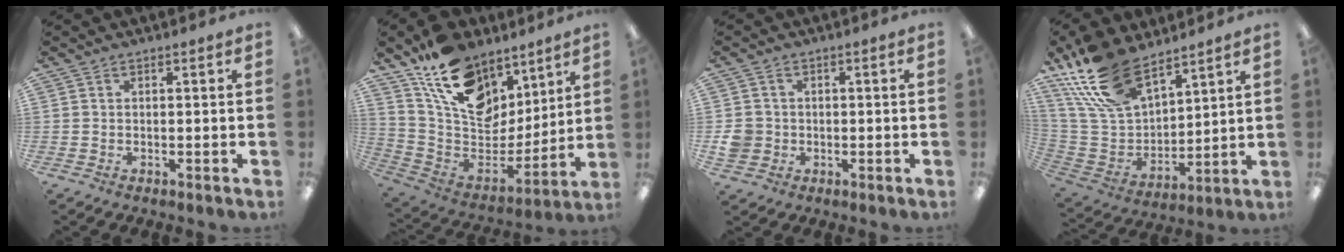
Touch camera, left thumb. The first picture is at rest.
{"total": 17.2, "force": [11.2, 10.4, 7.9], "torque": [-0.152, -0.074, 0.213]}
{"total": 4.6, "force": [-0.5, 4.3, 1.4], "torque": [-0.027, 0.006, -0.009]}
{"total": 20.6, "force": [14.1, 10.4, 10.8], "torque": [-0.242, -0.065, 0.261]}